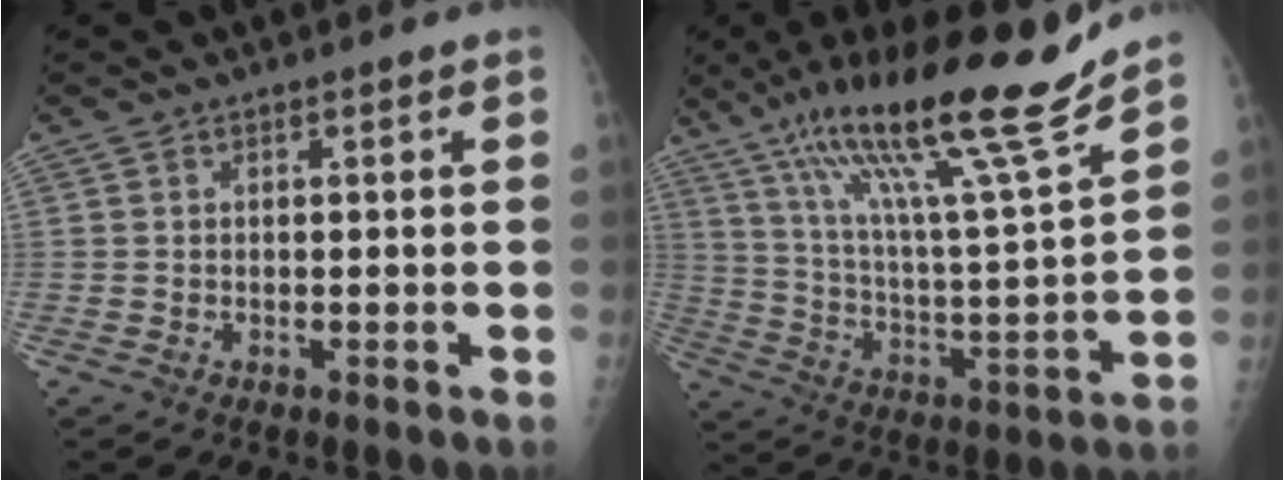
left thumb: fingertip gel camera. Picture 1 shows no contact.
{"total": 24.0, "force": [16.6, 1.8, 17.2], "torque": [-0.270, -0.065, 0.286]}